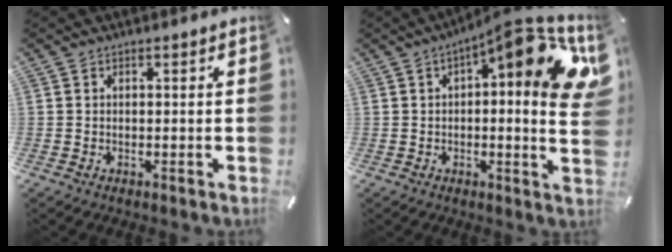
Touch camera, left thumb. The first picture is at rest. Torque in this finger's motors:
{"motor_torque": [2.31, 2.70, 1.00, 0.57, 0.24]}